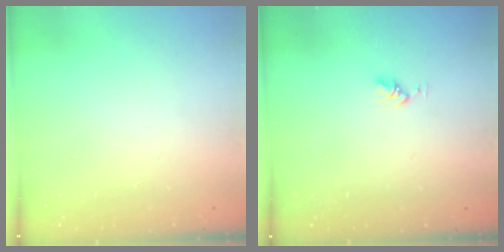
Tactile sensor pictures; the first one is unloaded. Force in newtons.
{"total": 3.0, "press": 3.0, "slide": 0.4}